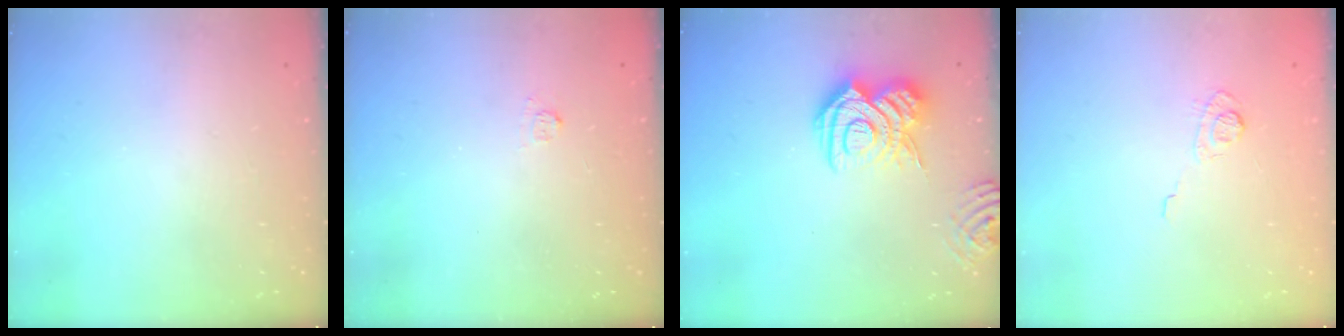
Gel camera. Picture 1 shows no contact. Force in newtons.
{"total": 2.2, "press": 2.0, "slide": 0.9}
{"total": 16.0, "press": 15.9, "slide": 1.5}
{"total": 6.7, "press": 6.6, "slide": 1.4}